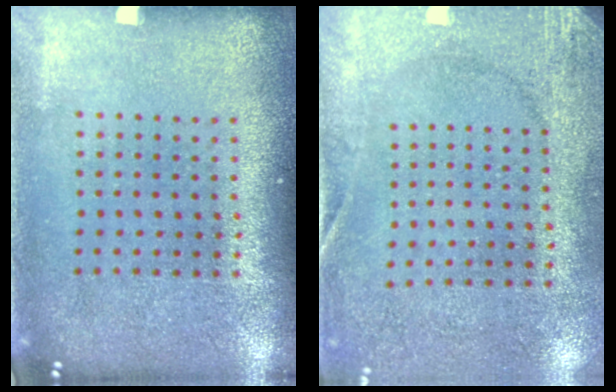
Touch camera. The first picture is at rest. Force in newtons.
{"total": 2.8, "press": 2.1, "slide": 1.8}